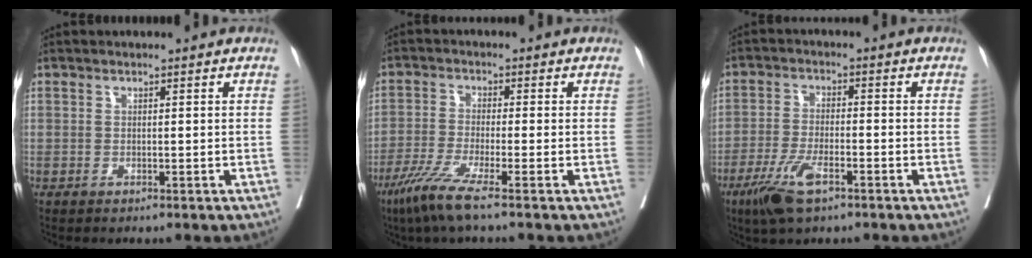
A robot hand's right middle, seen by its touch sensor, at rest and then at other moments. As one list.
[{"total": 6.4, "force": [-4.2, -0.5, 4.8], "torque": [-0.097, -0.020, -0.086]}, {"total": 7.3, "force": [-4.3, 1.7, 5.6], "torque": [-0.118, -0.013, -0.077]}]